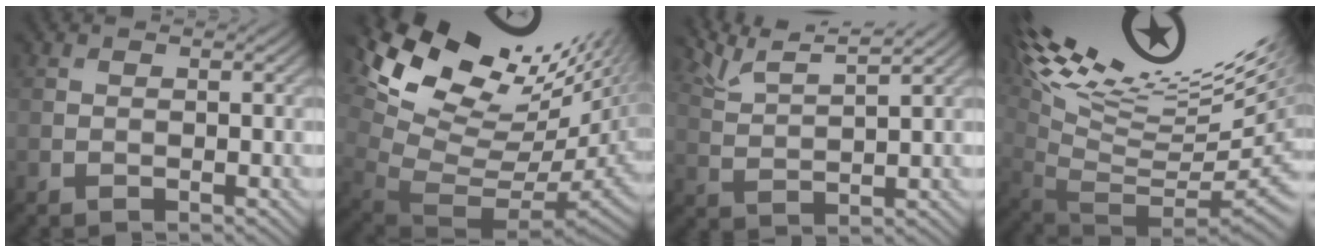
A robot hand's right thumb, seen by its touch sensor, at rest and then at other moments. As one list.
[{"total": 14.7, "force": [6.2, 6.4, 11.8], "torque": [-0.195, 0.006, 0.163]}, {"total": 5.5, "force": [4.9, 0.4, 2.4], "torque": [-0.057, 0.011, 0.105]}, {"total": 17.9, "force": [9.2, 4.5, 14.7], "torque": [-0.219, 0.033, 0.173]}]